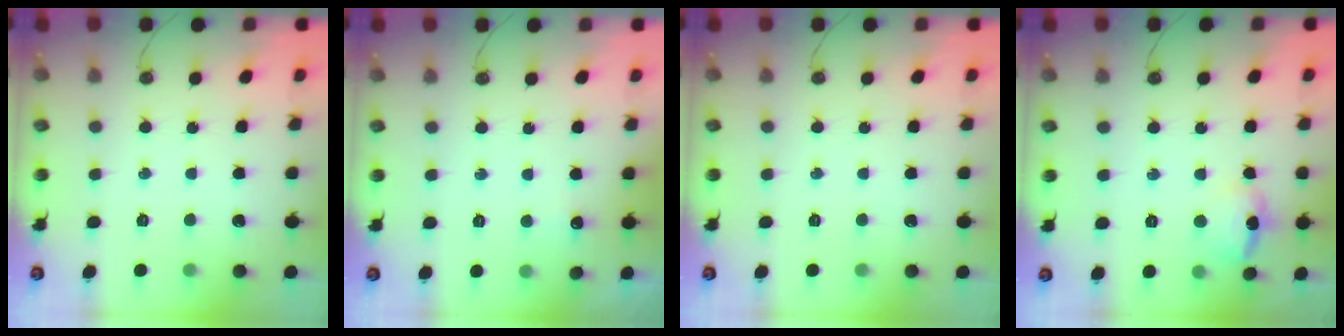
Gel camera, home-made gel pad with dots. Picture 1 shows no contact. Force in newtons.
{"total": 3.8, "press": 3.8, "slide": 0.6}
{"total": 0.0}
{"total": 10.1, "press": 10.0, "slide": 0.8}